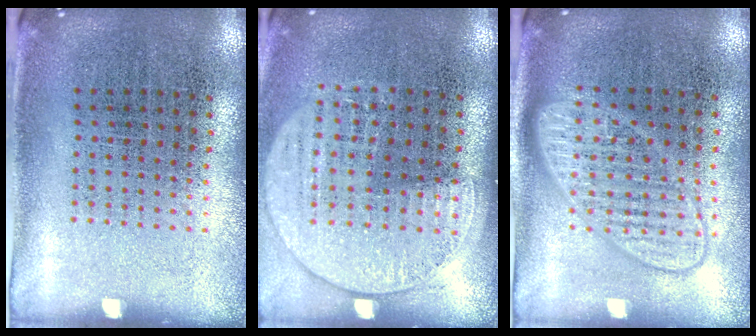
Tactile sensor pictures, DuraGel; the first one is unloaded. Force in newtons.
{"total": 1.4, "press": 1.3, "slide": 0.5}
{"total": 2.0, "press": 1.9, "slide": 0.3}